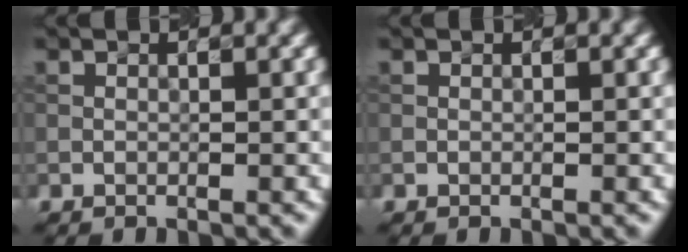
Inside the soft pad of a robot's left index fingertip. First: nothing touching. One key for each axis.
{"total": 0.0}